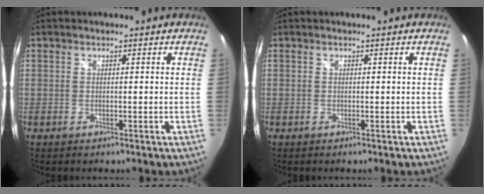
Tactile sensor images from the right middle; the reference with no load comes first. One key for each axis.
{"total": 0.0}